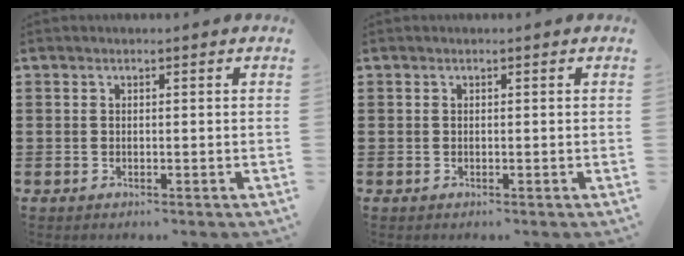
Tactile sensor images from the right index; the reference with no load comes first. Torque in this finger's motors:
{"motor_torque": [0.00, 0.00, 0.00, 0.00]}